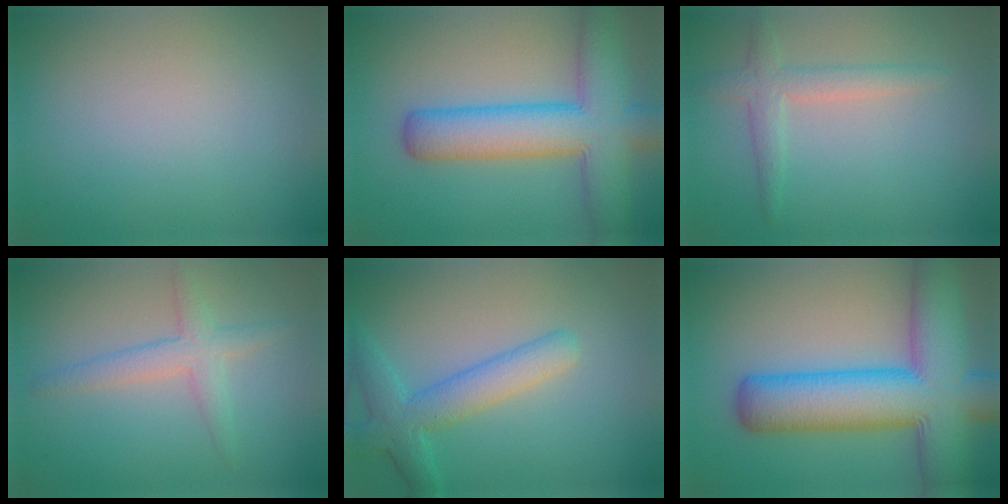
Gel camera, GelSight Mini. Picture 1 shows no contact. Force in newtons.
{"total": 9.1, "press": 9.1, "slide": 0.4}
{"total": 2.5, "press": 2.5, "slide": 0.1}
{"total": 2.8, "press": 2.8, "slide": 0.1}
{"total": 5.6, "press": 5.6, "slide": 0.3}
{"total": 12.8, "press": 12.8, "slide": 0.5}